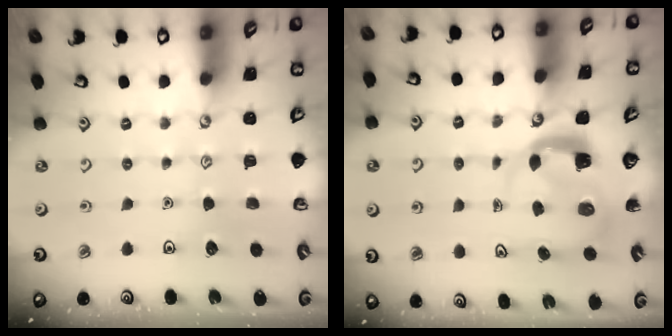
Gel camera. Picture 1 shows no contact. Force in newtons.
{"total": 3.9, "press": 3.9, "slide": 0.5}